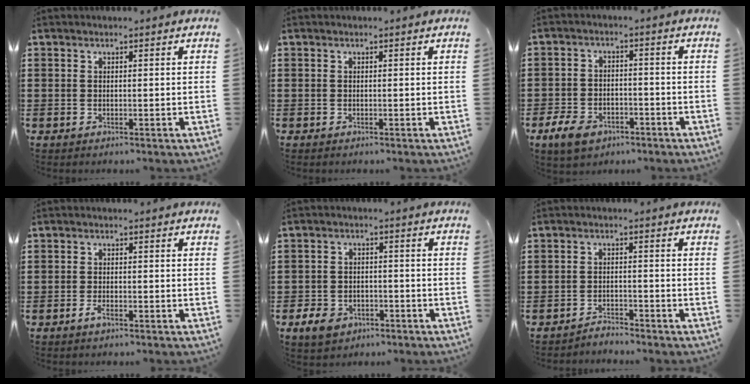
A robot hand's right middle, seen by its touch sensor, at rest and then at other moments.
{"total": 0.0}
{"total": 4.9, "force": [-3.6, 2.5, 2.3], "torque": [-0.060, 0.007, -0.074]}
{"total": 1.9, "force": [-1.1, 0.6, 1.4], "torque": [-0.034, -0.003, -0.022]}
{"total": 3.9, "force": [-2.7, 2.3, 1.6], "torque": [-0.043, 0.002, -0.058]}
{"total": 2.4, "force": [-2.4, 0.1, 0.0], "torque": [-0.007, 0.001, -0.051]}